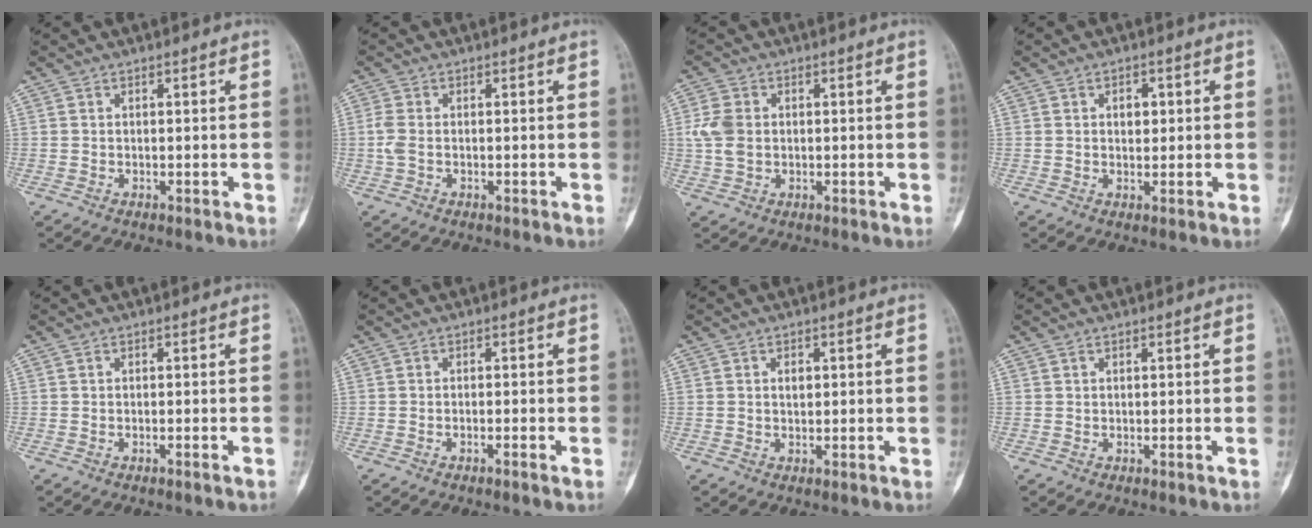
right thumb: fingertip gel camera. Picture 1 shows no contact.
{"total": 2.4, "force": [-0.2, 1.4, 2.0], "torque": [-0.062, 0.002, -0.006]}
{"total": 5.6, "force": [0.5, 4.2, 3.7], "torque": [-0.081, 0.003, 0.011]}
{"total": 2.8, "force": [0.7, 1.9, 1.9], "torque": [-0.010, -0.001, 0.009]}
{"total": 0.7, "force": [-0.5, -0.1, 0.5], "torque": [-0.014, 0.009, -0.004]}
{"total": 1.1, "force": [-0.7, -0.2, 0.8], "torque": [-0.021, 0.003, -0.011]}
{"total": 1.5, "force": [0.4, 1.0, 1.0], "torque": [-0.008, -0.001, 0.007]}
{"total": 0.0}